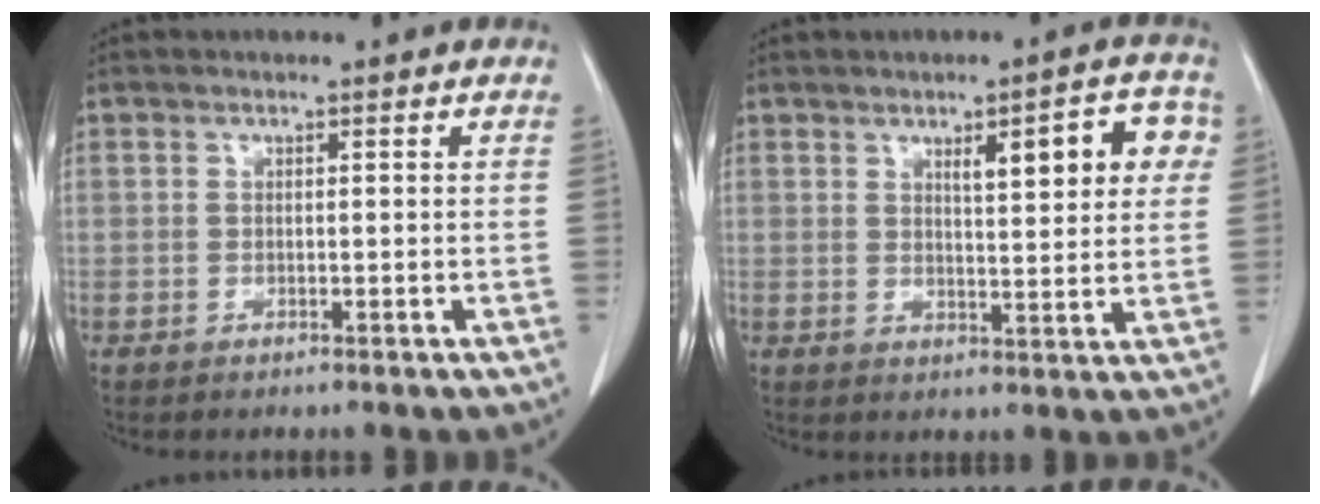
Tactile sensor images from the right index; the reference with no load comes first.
{"total": 8.5, "force": [3.1, 2.1, 7.6], "torque": [-0.099, 0.017, 0.041]}